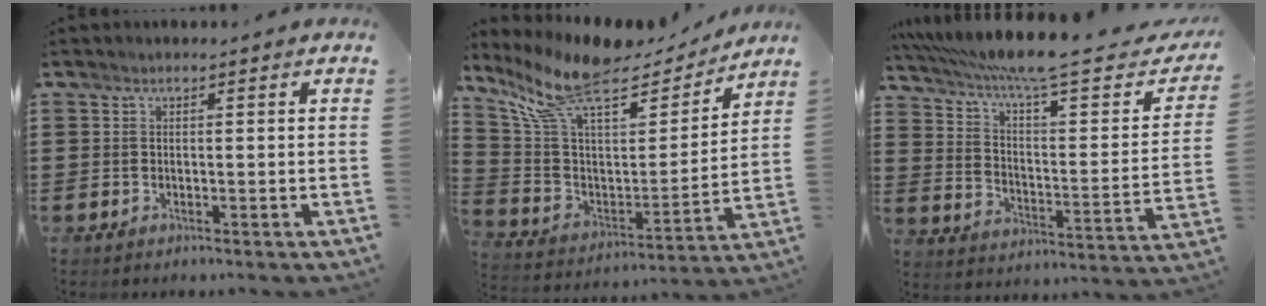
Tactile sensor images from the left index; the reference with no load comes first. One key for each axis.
{"total": 11.6, "fx": 8.7, "fy": 4.1, "fz": 6.5, "tx": -0.166, "ty": -0.046, "tz": 0.151}
{"total": 9.4, "fx": 6.8, "fy": 0.9, "fz": 6.5, "tx": -0.141, "ty": -0.041, "tz": 0.107}